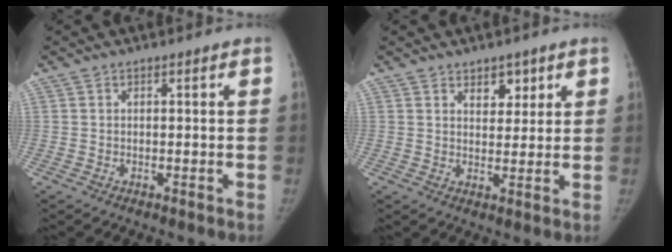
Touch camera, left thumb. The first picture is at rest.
{"total": 3.9, "force": [2.4, 2.5, 1.9], "torque": [0.004, -0.014, 0.037]}